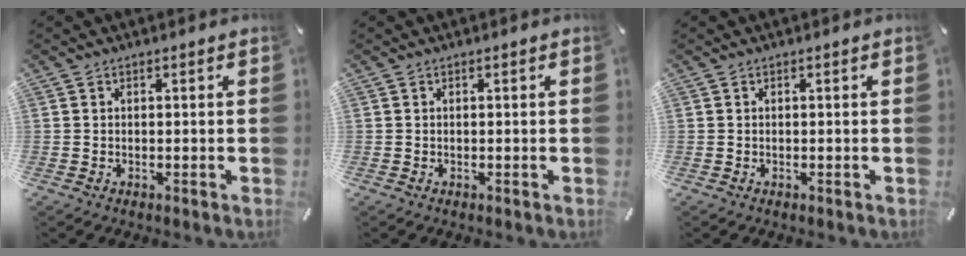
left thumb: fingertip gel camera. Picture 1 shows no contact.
{"total": 0.0}
{"total": 0.0}